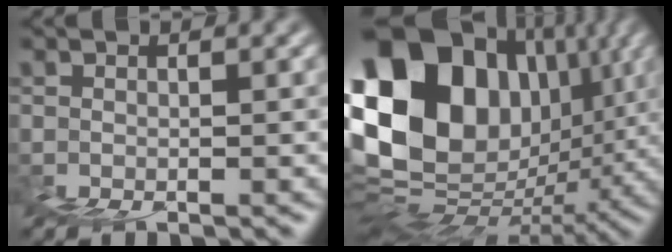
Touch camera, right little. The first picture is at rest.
{"total": 18.9, "force": [7.2, 13.3, 11.3], "torque": [-0.207, 0.028, 0.156]}